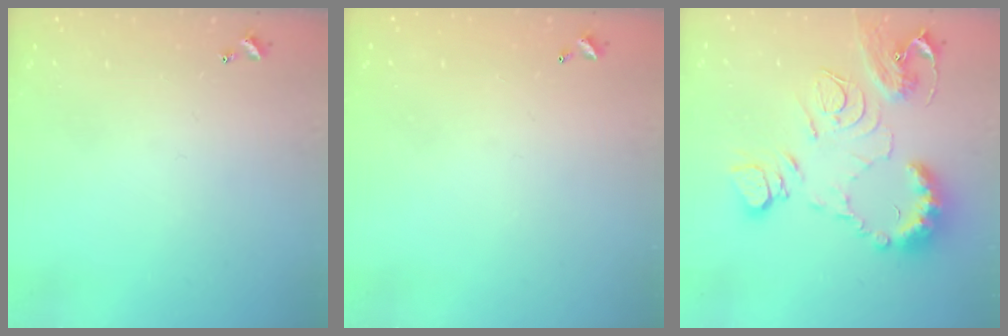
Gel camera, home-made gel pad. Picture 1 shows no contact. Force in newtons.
{"total": 2.9, "press": 2.9, "slide": 0.1}
{"total": 16.1, "press": 16.0, "slide": 1.5}